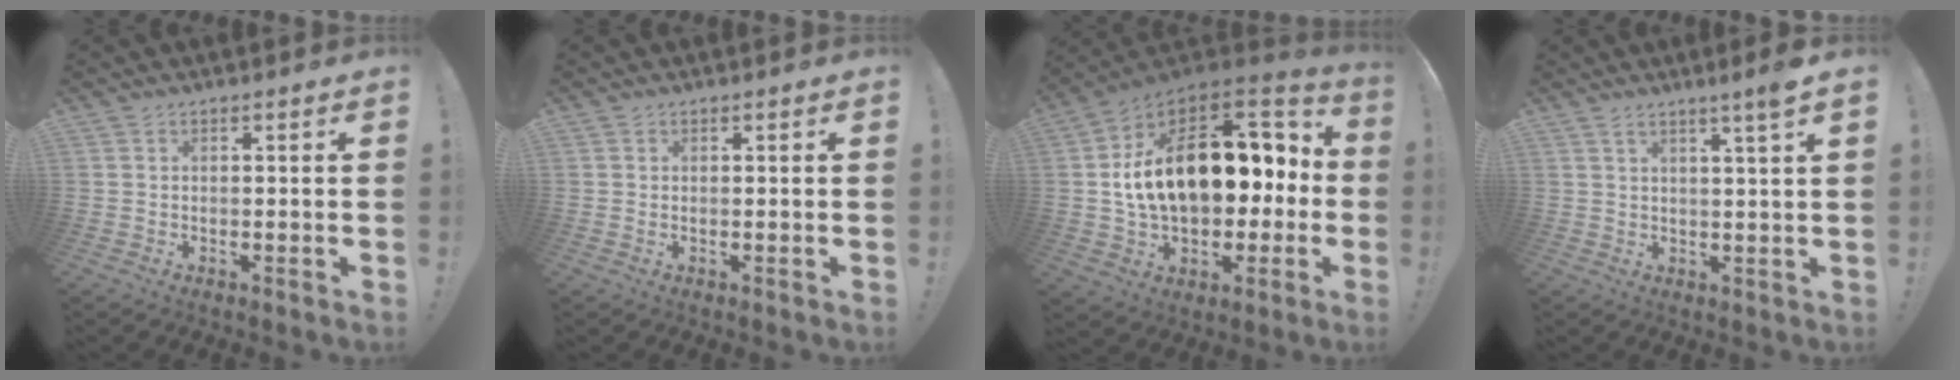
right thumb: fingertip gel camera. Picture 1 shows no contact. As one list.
[{"total": 0.0}, {"total": 24.8, "force": [2.8, 15.1, 19.4], "torque": [-0.320, 0.007, 0.067]}, {"total": 4.9, "force": [2.8, -0.8, 3.9], "torque": [-0.058, -0.018, 0.041]}]